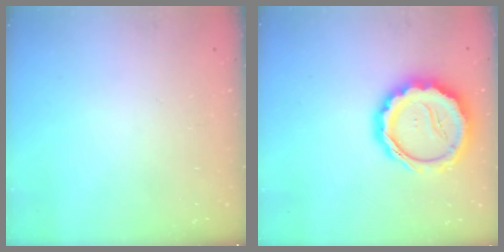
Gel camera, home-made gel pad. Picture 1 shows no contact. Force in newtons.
{"total": 17.4, "press": 17.1, "slide": 3.4}